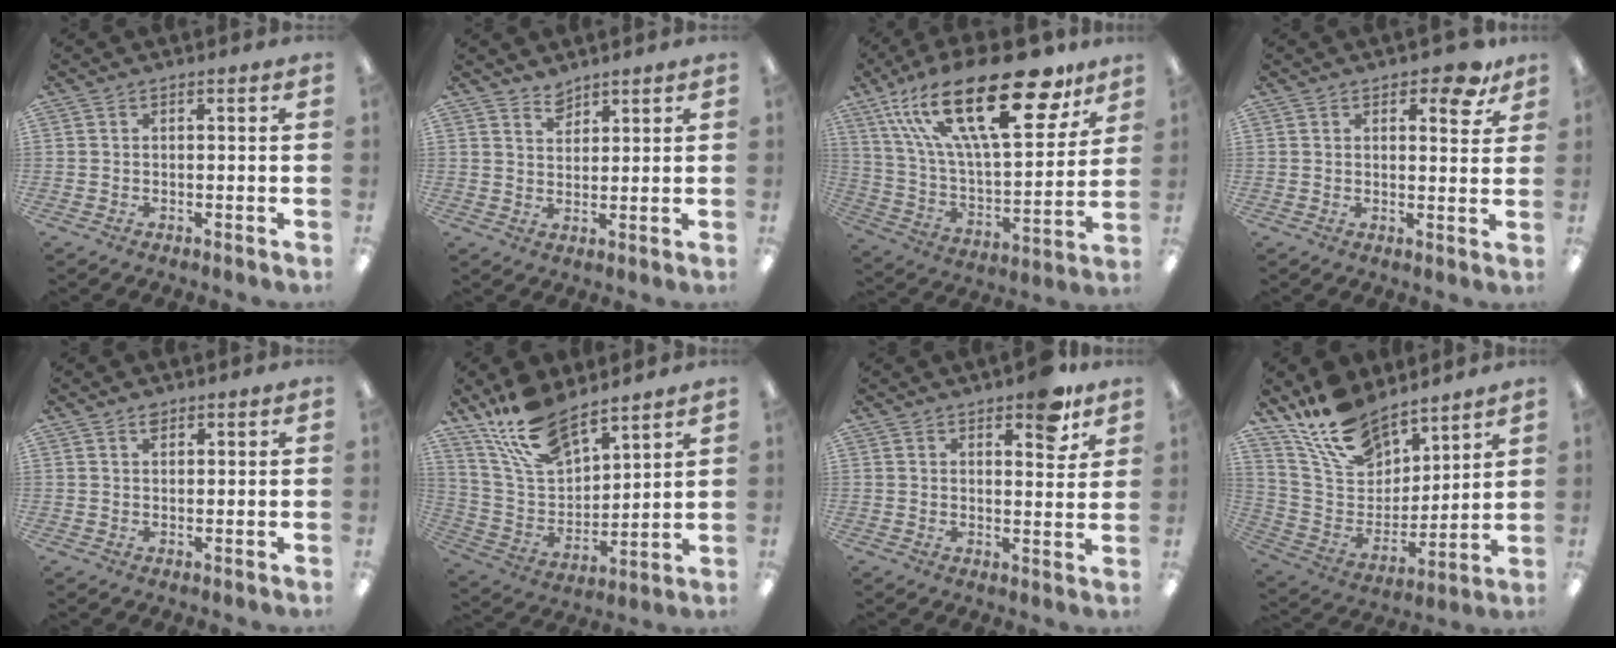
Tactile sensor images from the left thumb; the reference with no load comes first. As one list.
[{"total": 3.7, "force": [3.4, 1.4, 0.3], "torque": [-0.004, -0.020, 0.065]}, {"total": 32.6, "force": [17.4, 12.6, 24.5], "torque": [-0.433, -0.091, 0.290]}, {"total": 6.4, "force": [4.3, 2.8, 3.8], "torque": [-0.038, -0.020, 0.068]}, {"total": 2.0, "force": [1.6, 1.0, 0.7], "torque": [-0.008, -0.004, 0.028]}, {"total": 15.9, "force": [12.5, 6.6, 7.2], "torque": [-0.159, -0.064, 0.233]}, {"total": 7.3, "force": [5.3, 2.9, 4.1], "torque": [-0.038, -0.033, 0.086]}, {"total": 16.8, "force": [13.3, 8.3, 6.2], "torque": [-0.137, -0.079, 0.250]}]